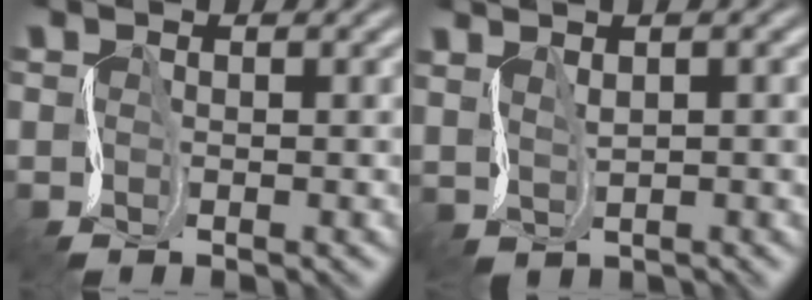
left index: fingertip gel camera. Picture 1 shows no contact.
{"total": 1.4, "force": [0.5, -1.3, -0.3], "torque": [-0.004, -0.006, 0.020]}